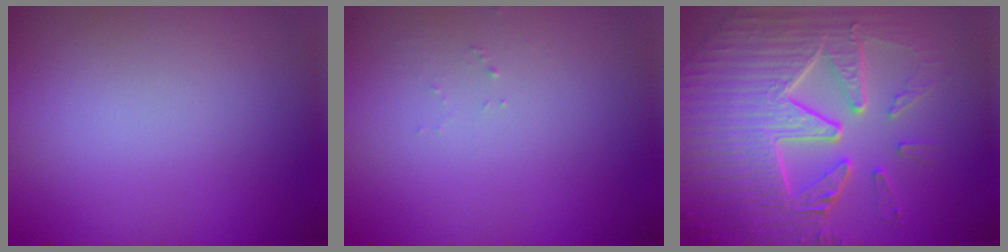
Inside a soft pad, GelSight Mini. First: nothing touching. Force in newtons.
{"total": 0.7, "press": 0.7, "slide": 0.1}
{"total": 9.5, "press": 6.4, "slide": 7.1}